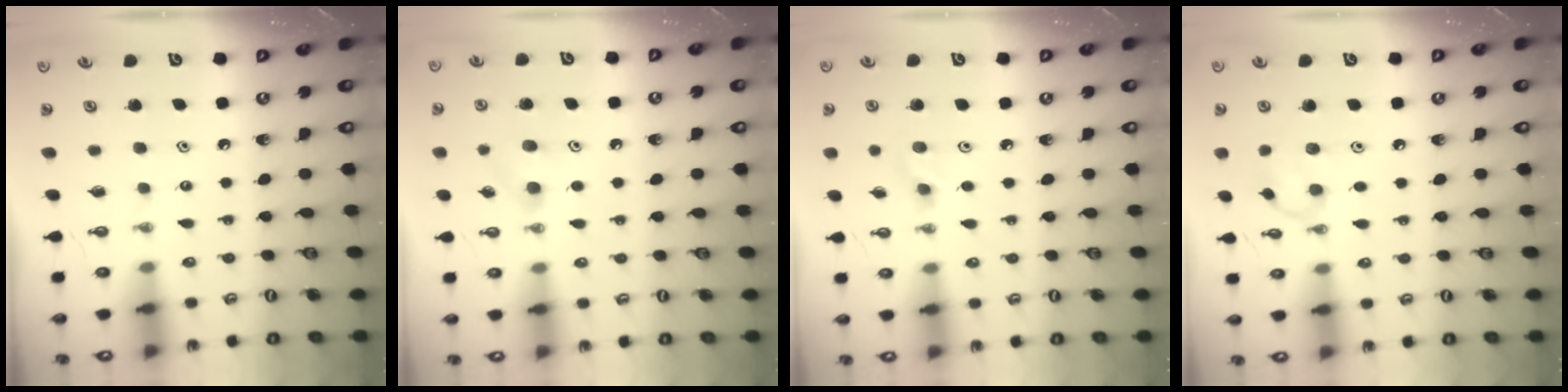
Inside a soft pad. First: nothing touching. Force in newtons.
{"total": 5.2, "press": 5.0, "slide": 1.2}
{"total": 5.2, "press": 5.1, "slide": 0.7}
{"total": 8.1, "press": 7.7, "slide": 2.7}